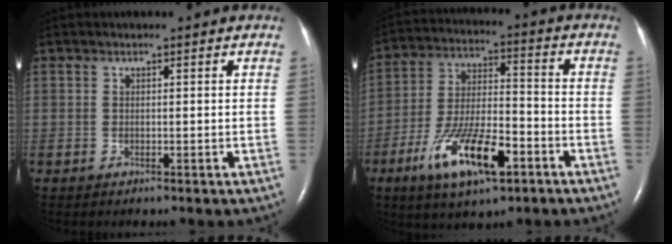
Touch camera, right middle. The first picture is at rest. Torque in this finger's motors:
{"motor_torque": [1.43, -0.71, 0.70, 0.21]}